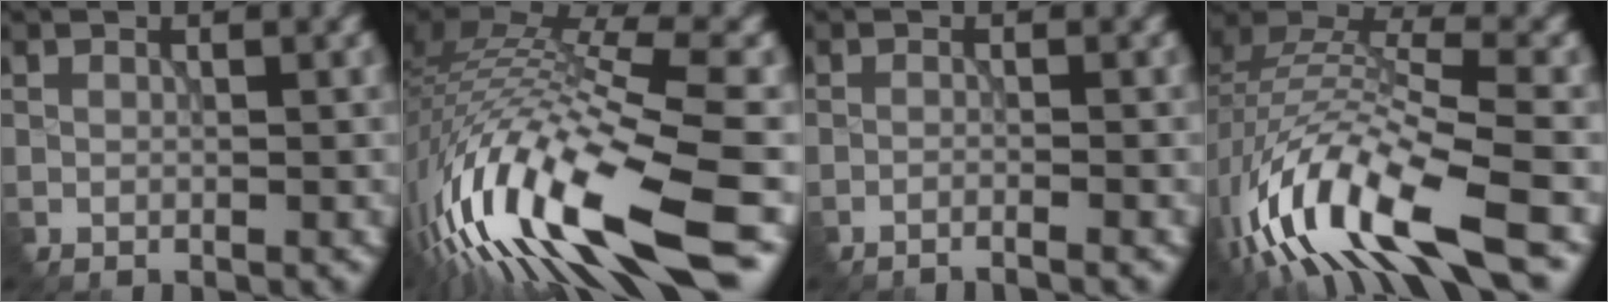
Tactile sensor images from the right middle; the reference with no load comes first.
{"total": 16.0, "force": [-6.1, 4.7, 14.1], "torque": [-0.286, -0.018, -0.099]}
{"total": 1.6, "force": [-1.4, -0.1, 0.7], "torque": [-0.010, 0.004, -0.036]}
{"total": 13.5, "force": [-6.9, 4.6, 10.7], "torque": [-0.225, 0.006, -0.124]}